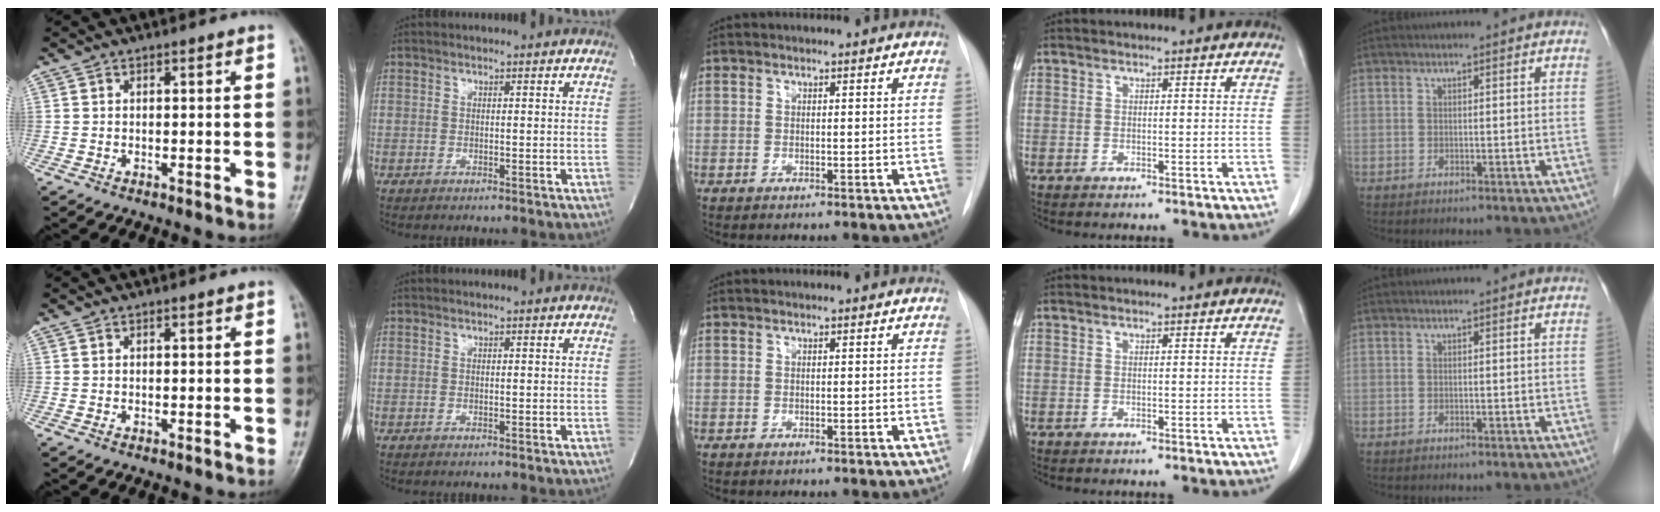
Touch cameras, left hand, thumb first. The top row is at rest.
{}